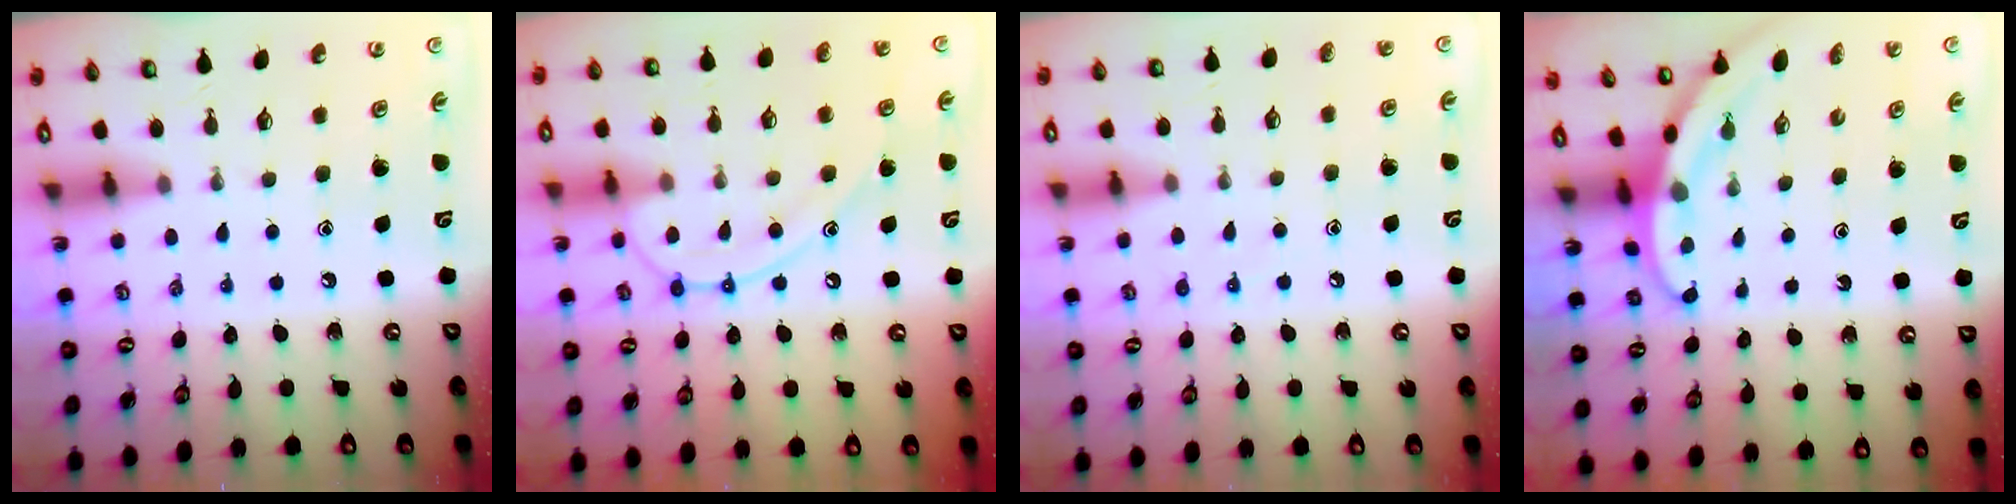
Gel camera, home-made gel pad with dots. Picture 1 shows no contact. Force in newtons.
{"total": 14.6, "press": 14.6, "slide": 1.3}
{"total": 5.5, "press": 5.3, "slide": 1.3}
{"total": 3.4, "press": 3.4, "slide": 0.1}